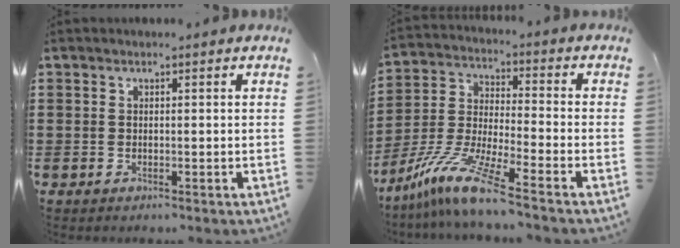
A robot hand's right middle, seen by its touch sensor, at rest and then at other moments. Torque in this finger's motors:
{"motor_torque": [1.98, -0.16, 0.49, 0.21]}